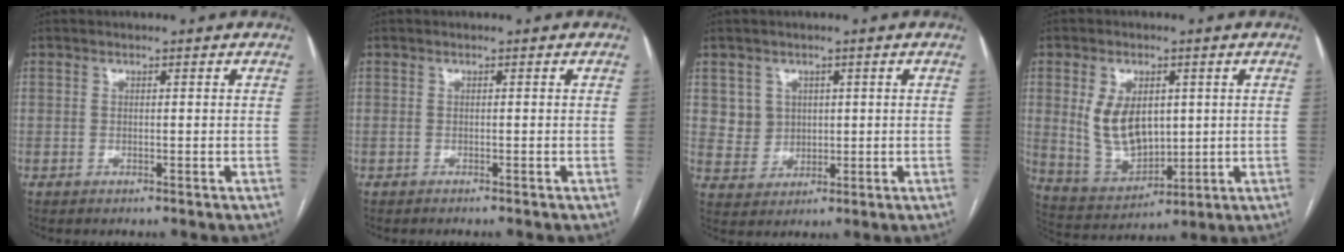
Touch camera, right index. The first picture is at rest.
{"total": 1.8, "force": [-1.6, -0.1, 0.7], "torque": [-0.009, -0.001, -0.022]}
{"total": 4.4, "force": [1.4, 4.1, 0.4], "torque": [-0.007, 0.011, 0.031]}
{"total": 10.1, "force": [1.8, 6.2, 7.8], "torque": [-0.157, 0.004, 0.053]}